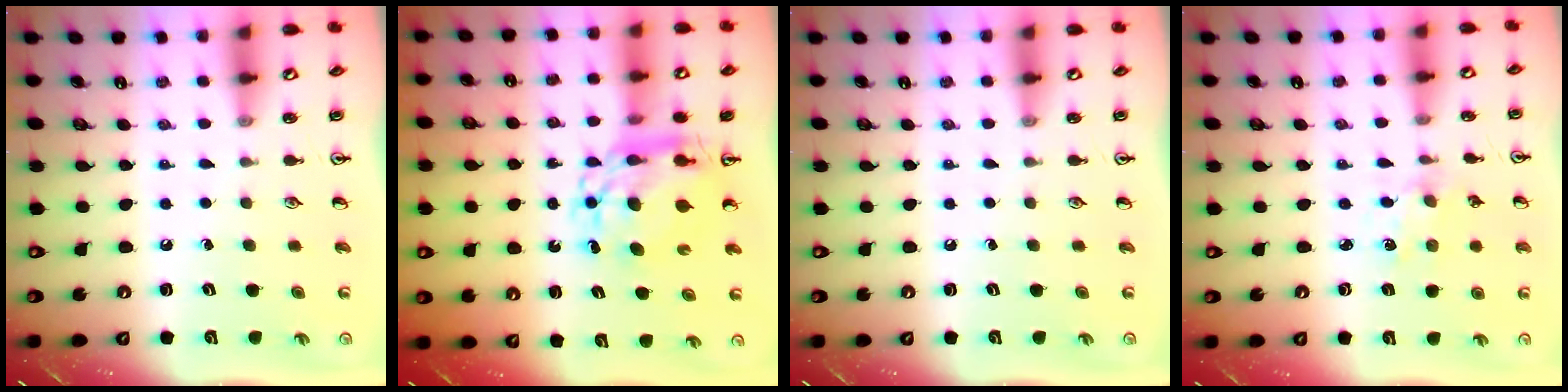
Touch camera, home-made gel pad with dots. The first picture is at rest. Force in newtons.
{"total": 11.5, "press": 11.4, "slide": 0.9}
{"total": 0.0}
{"total": 1.0, "press": 1.0, "slide": 0.2}